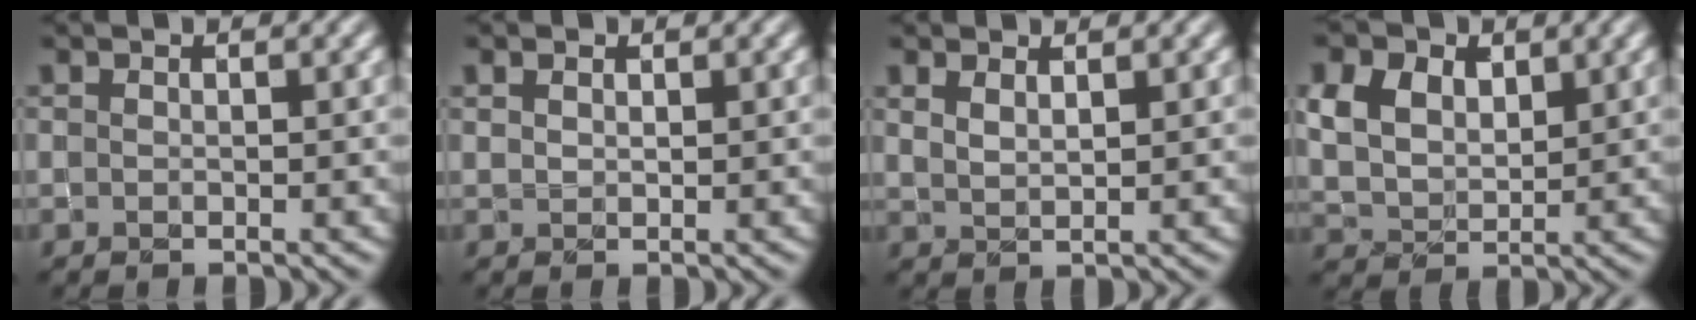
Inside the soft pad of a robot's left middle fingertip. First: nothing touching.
{"total": 0.8, "force": [0.6, 0.5, 0.3], "torque": [-0.008, 0.001, 0.011]}
{"total": 1.5, "force": [1.2, 0.4, 0.8], "torque": [-0.016, -0.001, 0.024]}
{"total": 6.5, "force": [3.1, 4.3, 3.7], "torque": [-0.107, 0.018, 0.053]}